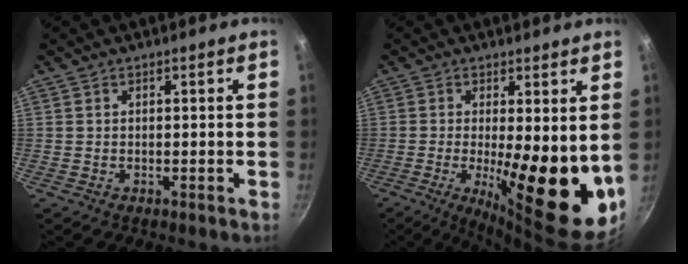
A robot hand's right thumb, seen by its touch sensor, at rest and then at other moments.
{"total": 17.3, "force": [-0.9, 5.3, 16.4], "torque": [-0.214, -0.032, -0.006]}